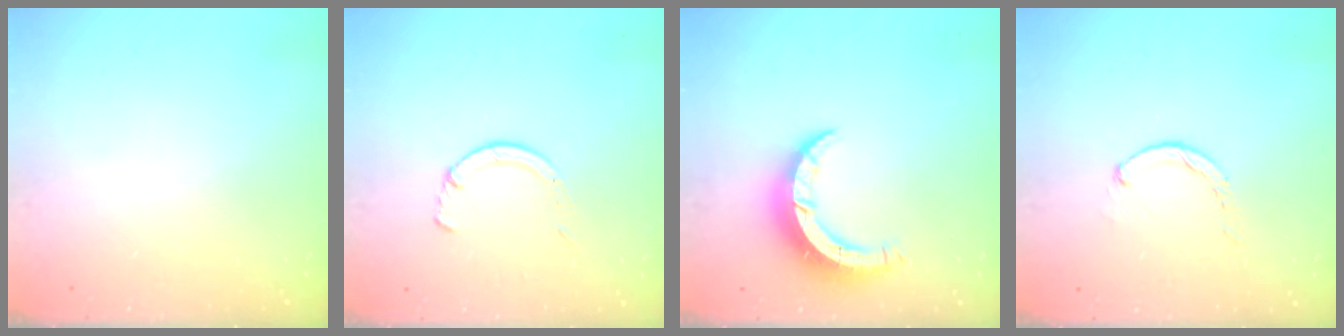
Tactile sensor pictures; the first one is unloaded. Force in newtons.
{"total": 3.3, "press": 3.3, "slide": 0.4}
{"total": 7.7, "press": 7.7, "slide": 0.4}
{"total": 0.6, "press": 0.6, "slide": 0.2}